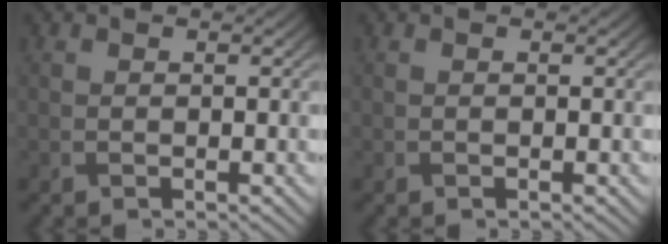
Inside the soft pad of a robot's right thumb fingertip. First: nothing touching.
{"total": 0.0}